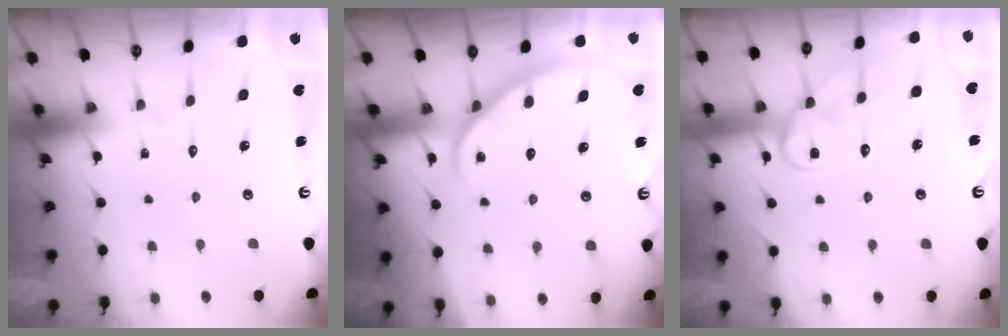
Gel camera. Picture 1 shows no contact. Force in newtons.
{"total": 2.7, "press": 2.6, "slide": 0.3}
{"total": 12.0, "press": 12.0, "slide": 0.7}